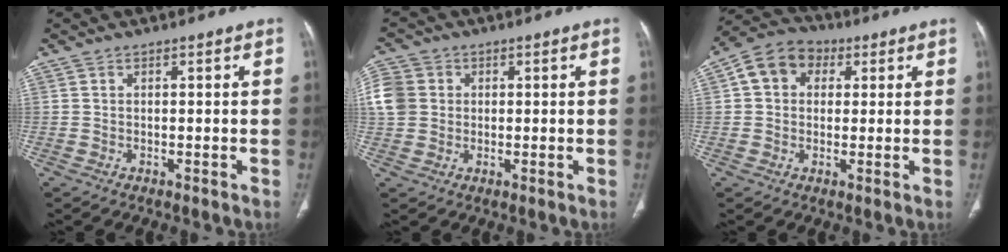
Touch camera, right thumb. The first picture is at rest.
{"total": 9.0, "force": [1.0, 8.0, 3.9], "torque": [-0.088, 0.020, 0.018]}
{"total": 8.8, "force": [2.2, 7.1, 4.7], "torque": [-0.064, 0.016, 0.027]}